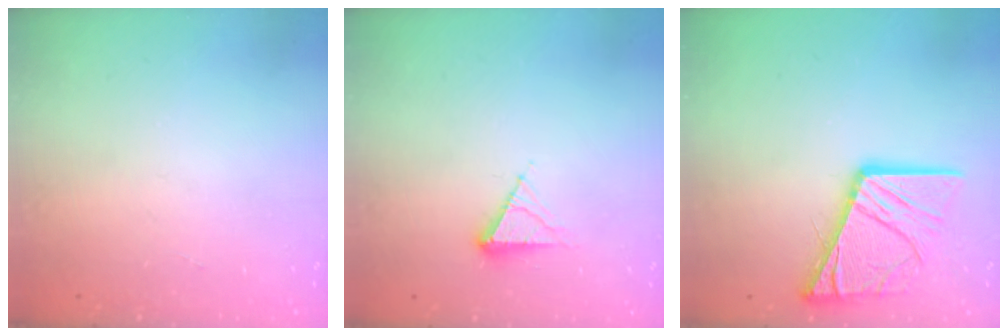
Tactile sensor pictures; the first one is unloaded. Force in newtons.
{"total": 5.9, "press": 5.8, "slide": 0.9}
{"total": 15.7, "press": 15.7, "slide": 1.6}